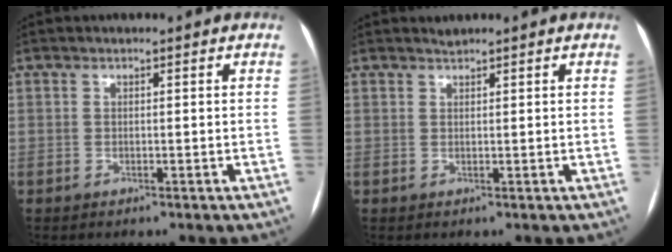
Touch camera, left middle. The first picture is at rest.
{"total": 0.6, "force": [0.6, -0.1, -0.1], "torque": [-0.005, 0.003, 0.014]}